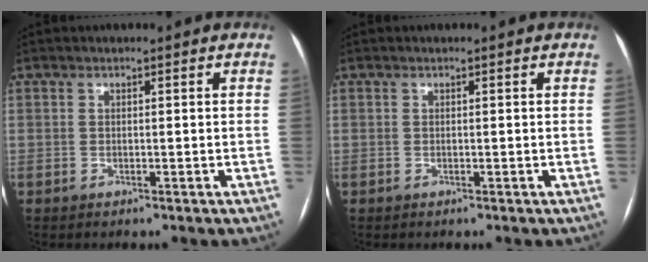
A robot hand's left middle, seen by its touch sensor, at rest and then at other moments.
{"total": 0.0}